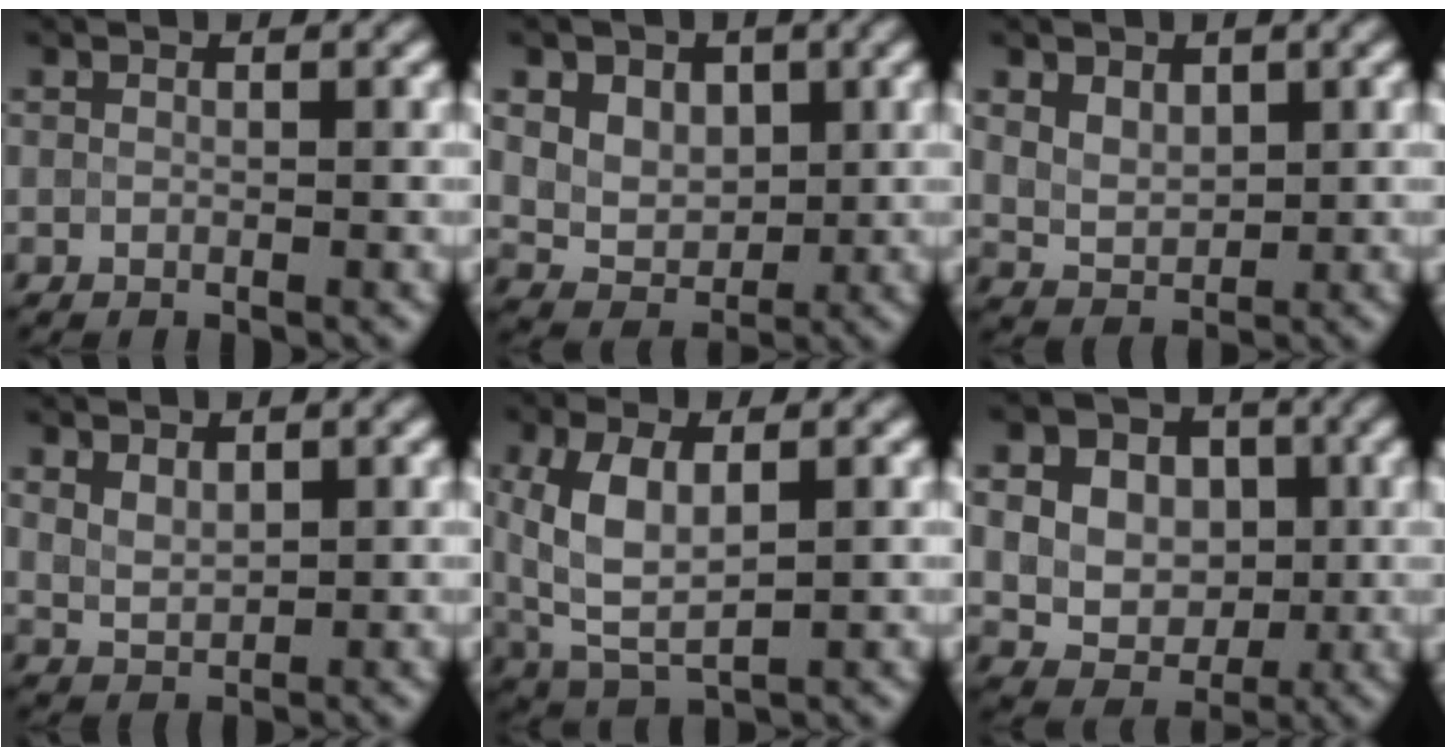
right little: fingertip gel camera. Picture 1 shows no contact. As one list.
[{"total": 7.7, "force": [3.2, 5.7, 4.0], "torque": [-0.062, 0.022, 0.046]}, {"total": 3.3, "force": [1.5, 2.3, 1.9], "torque": [-0.027, -0.003, 0.026]}, {"total": 2.5, "force": [1.3, 1.4, 1.6], "torque": [-0.025, -0.001, 0.029]}, {"total": 6.2, "force": [1.1, 3.1, 5.3], "torque": [-0.103, 0.003, 0.023]}, {"total": 12.2, "force": [3.0, 10.0, 6.2], "torque": [-0.113, 0.036, 0.043]}]